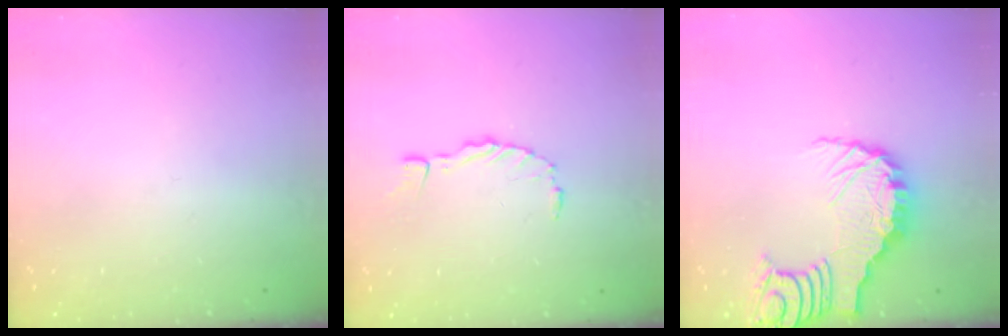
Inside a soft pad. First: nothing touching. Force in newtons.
{"total": 0.0}
{"total": 8.8, "press": 8.8, "slide": 1.2}